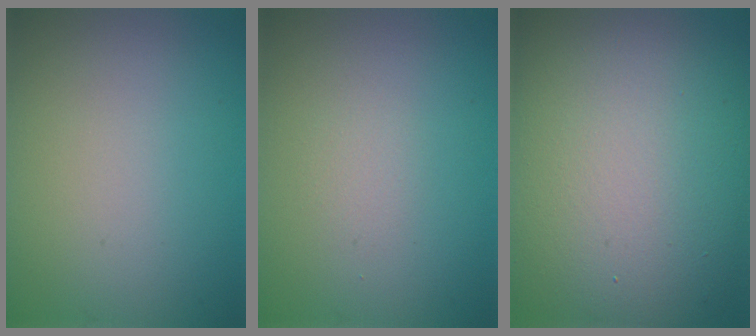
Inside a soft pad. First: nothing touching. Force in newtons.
{"total": 0.9, "press": 0.9, "slide": 0.0}
{"total": 15.7, "press": 15.7, "slide": 1.3}